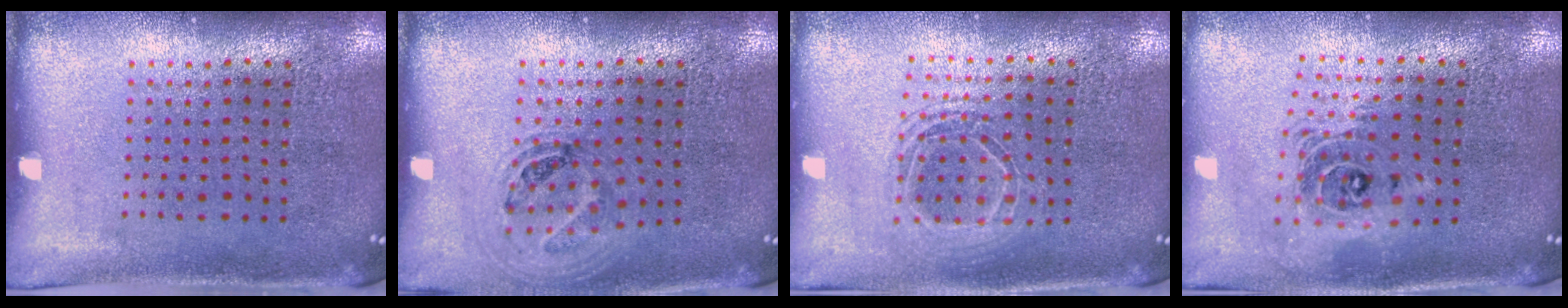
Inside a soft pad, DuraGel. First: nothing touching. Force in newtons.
{"total": 1.0, "press": 1.0, "slide": 0.2}
{"total": 1.6, "press": 1.4, "slide": 0.8}
{"total": 2.0, "press": 1.5, "slide": 1.3}